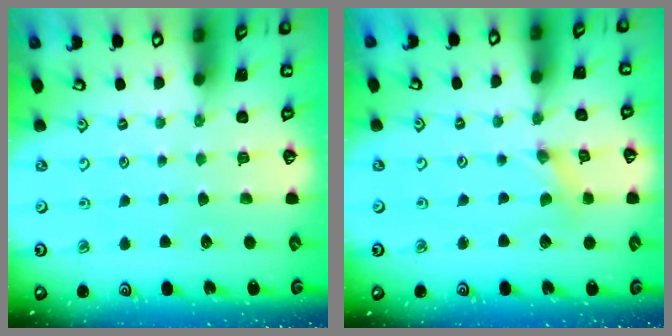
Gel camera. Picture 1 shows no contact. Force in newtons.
{"total": 0.0}